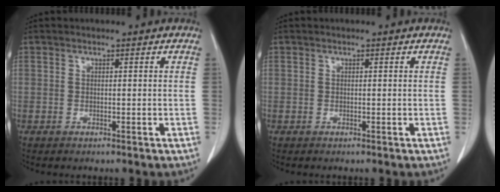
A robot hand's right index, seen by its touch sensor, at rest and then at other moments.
{"total": 0.0}